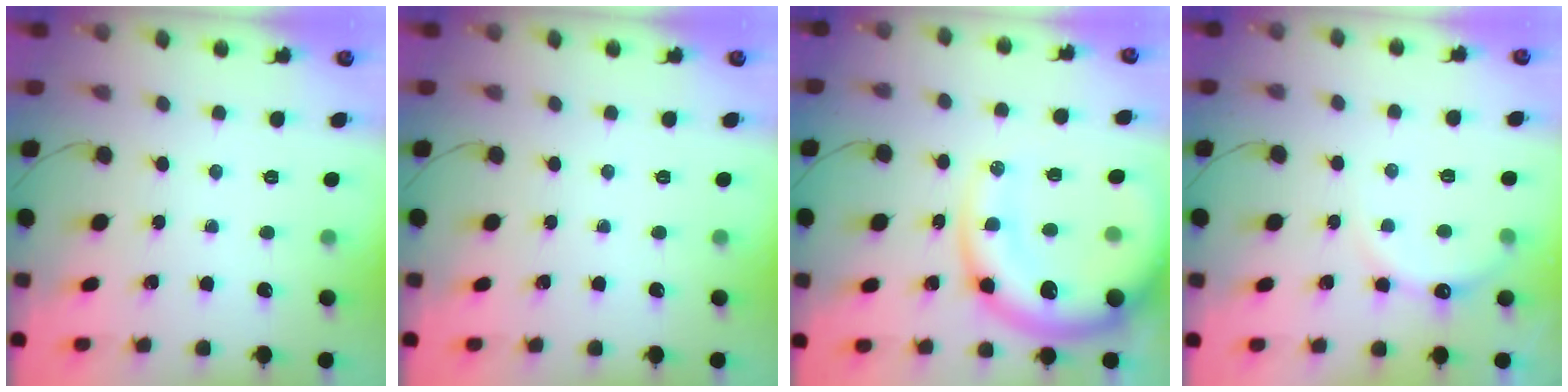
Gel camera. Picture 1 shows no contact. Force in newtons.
{"total": 0.0}
{"total": 19.0, "press": 18.5, "slide": 4.3}
{"total": 6.8, "press": 6.7, "slide": 1.3}